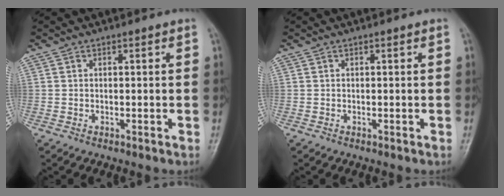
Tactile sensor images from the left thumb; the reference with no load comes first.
{"total": 0.0}